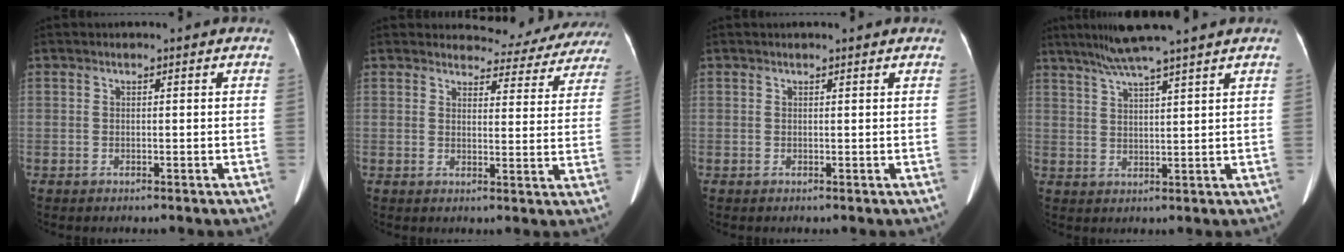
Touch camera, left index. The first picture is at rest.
{"total": 12.5, "force": [12.0, 3.3, 0.8], "torque": [0.020, -0.035, 0.111]}
{"total": 2.2, "force": [2.0, 0.2, 0.7], "torque": [-0.014, 0.015, 0.020]}
{"total": 8.8, "force": [7.2, -1.4, 4.9], "torque": [-0.087, 0.023, 0.116]}